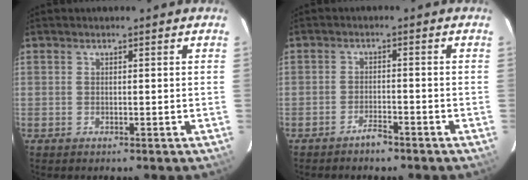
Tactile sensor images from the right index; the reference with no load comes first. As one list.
[{"total": 2.6, "force": [-2.3, 0.5, 1.0], "torque": [-0.027, 0.003, -0.036]}]